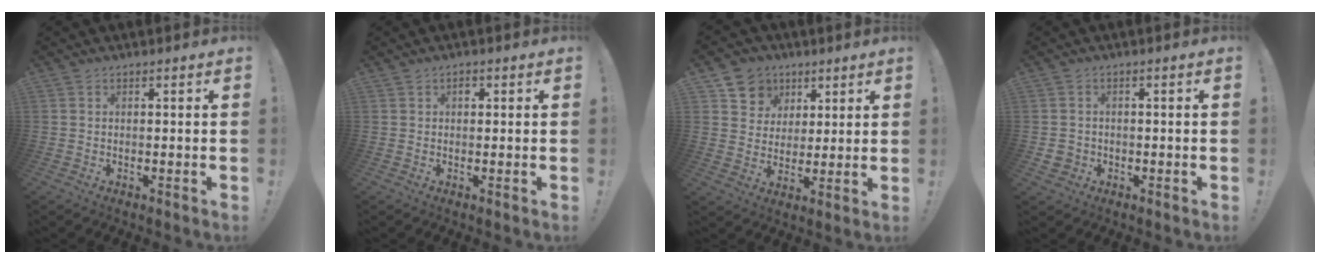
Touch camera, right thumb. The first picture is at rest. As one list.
[{"total": 1.2, "force": [0.4, 1.0, 0.6], "torque": [-0.001, 0.000, 0.005]}, {"total": 9.1, "force": [4.5, 7.9, 1.2], "torque": [-0.011, -0.031, 0.089]}, {"total": 2.9, "force": [-0.3, 2.8, 0.8], "torque": [-0.008, 0.003, -0.004]}]